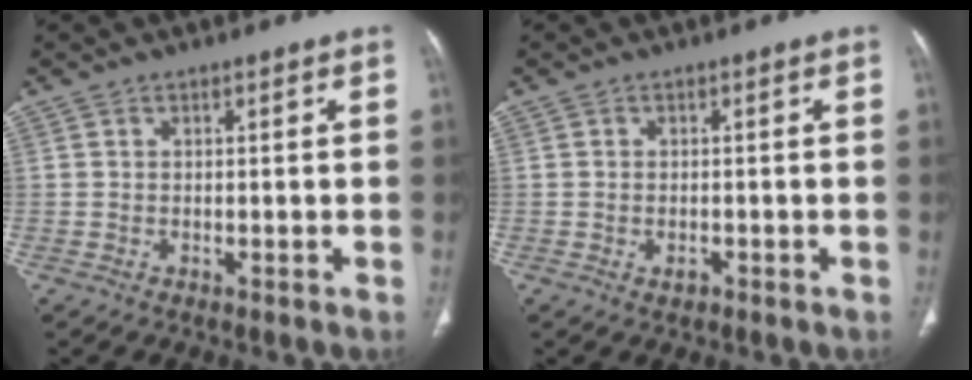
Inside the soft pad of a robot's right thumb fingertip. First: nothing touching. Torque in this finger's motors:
{"motor_torque": [-0.38, 0.00, 0.25, 0.36, -0.02]}